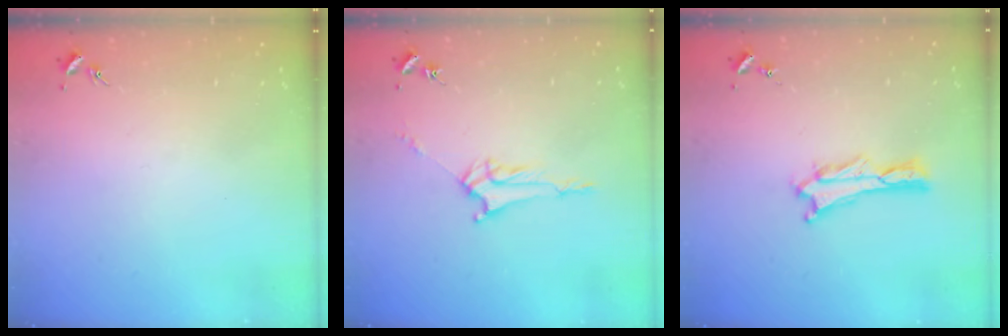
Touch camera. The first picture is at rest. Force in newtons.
{"total": 3.0, "press": 3.0, "slide": 0.3}
{"total": 0.9, "press": 0.9, "slide": 0.2}